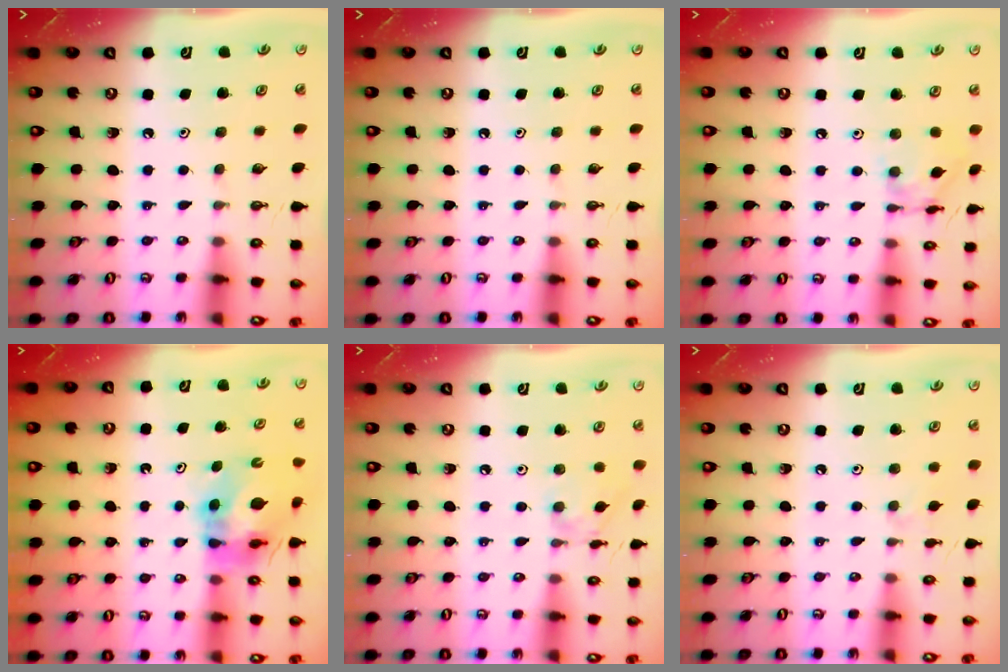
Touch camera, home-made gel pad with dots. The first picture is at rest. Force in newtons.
{"total": 0.0}
{"total": 9.0, "press": 9.0, "slide": 0.8}
{"total": 11.7, "press": 11.6, "slide": 1.4}
{"total": 4.9, "press": 4.8, "slide": 0.3}
{"total": 2.5, "press": 2.4, "slide": 0.5}